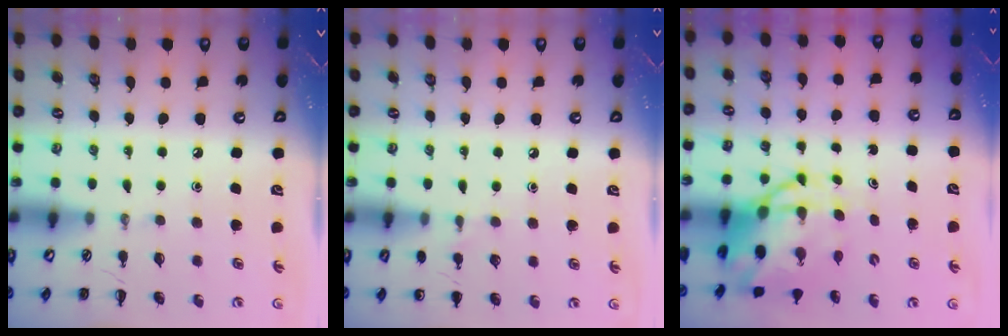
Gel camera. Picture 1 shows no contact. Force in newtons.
{"total": 4.5, "press": 4.2, "slide": 1.6}
{"total": 9.5, "press": 9.1, "slide": 2.5}